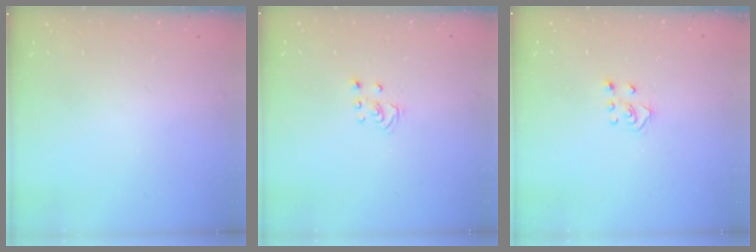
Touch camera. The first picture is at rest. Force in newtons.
{"total": 2.5, "press": 2.5, "slide": 0.2}
{"total": 4.0, "press": 4.0, "slide": 0.3}